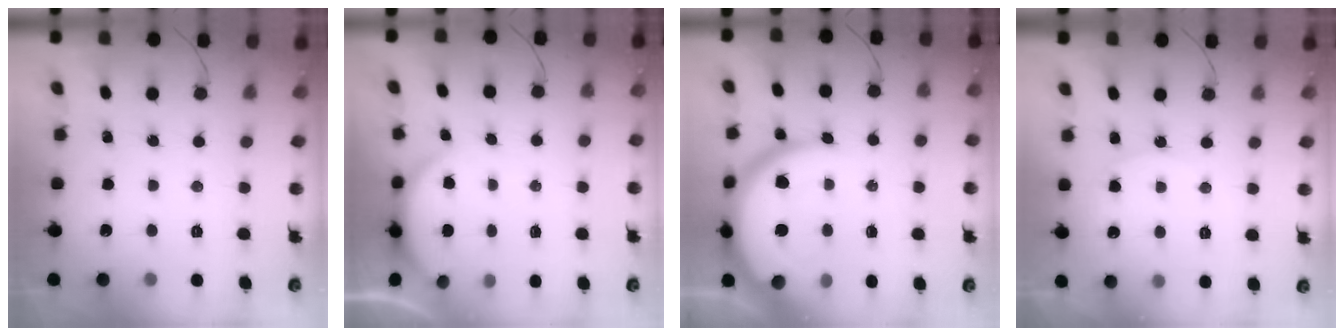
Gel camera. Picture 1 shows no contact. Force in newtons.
{"total": 2.9, "press": 2.8, "slide": 0.6}
{"total": 14.1, "press": 14.1, "slide": 1.5}
{"total": 5.5, "press": 5.5, "slide": 0.5}